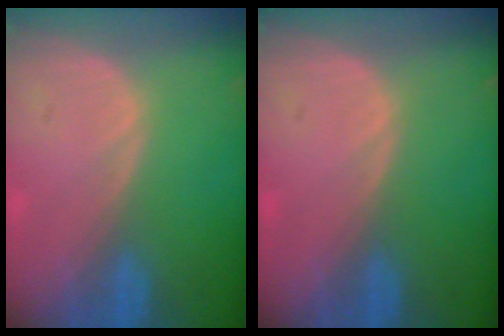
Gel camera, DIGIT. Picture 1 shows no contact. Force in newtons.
{"total": 0.0}